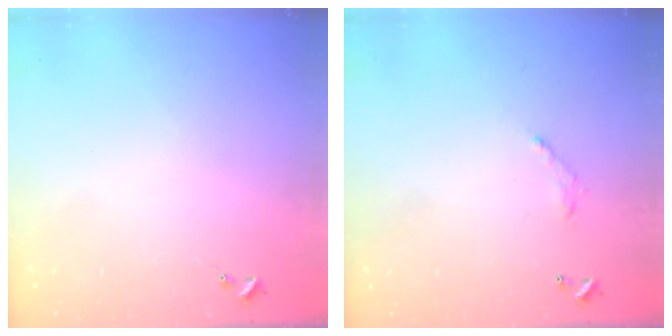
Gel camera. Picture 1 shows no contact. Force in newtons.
{"total": 6.2, "press": 6.2, "slide": 0.4}